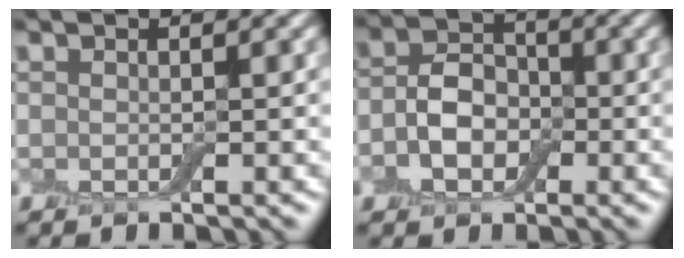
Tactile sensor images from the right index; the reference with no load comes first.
{"total": 3.7, "force": [-0.8, 2.8, 2.2], "torque": [-0.034, 0.005, -0.020]}